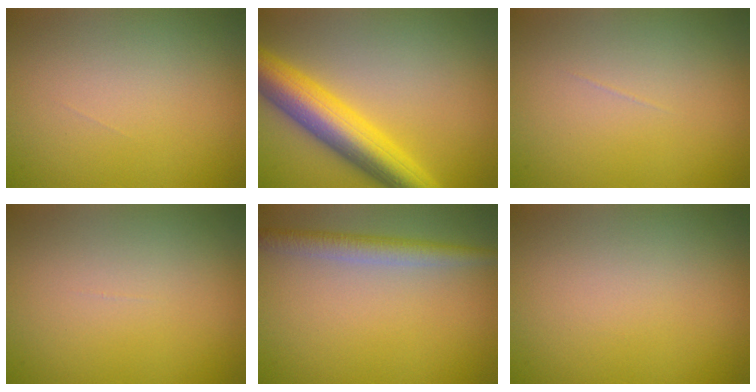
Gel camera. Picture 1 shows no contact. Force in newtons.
{"total": 7.7, "press": 7.7, "slide": 0.2}
{"total": 0.0}
{"total": 0.0}
{"total": 2.9, "press": 2.9, "slide": 0.1}
{"total": 0.0}